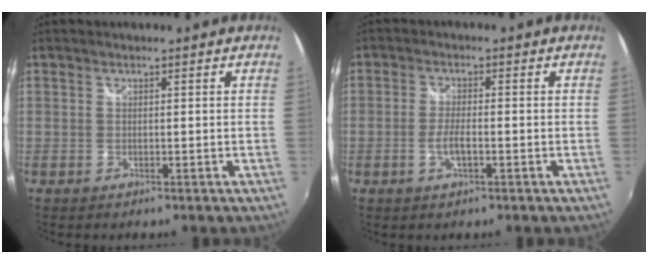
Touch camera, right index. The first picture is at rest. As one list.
[{"total": 3.3, "force": [-1.3, 0.9, 3.0], "torque": [-0.067, 0.000, -0.024]}]